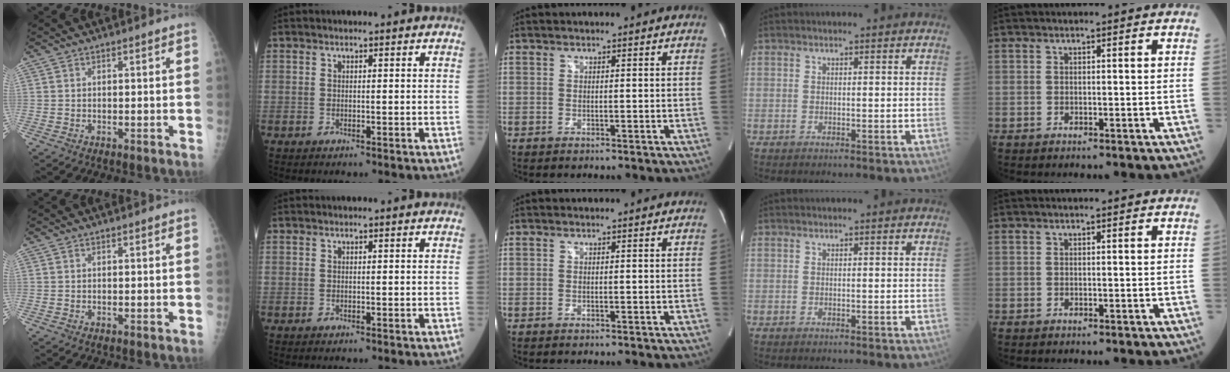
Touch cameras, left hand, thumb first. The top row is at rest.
{}